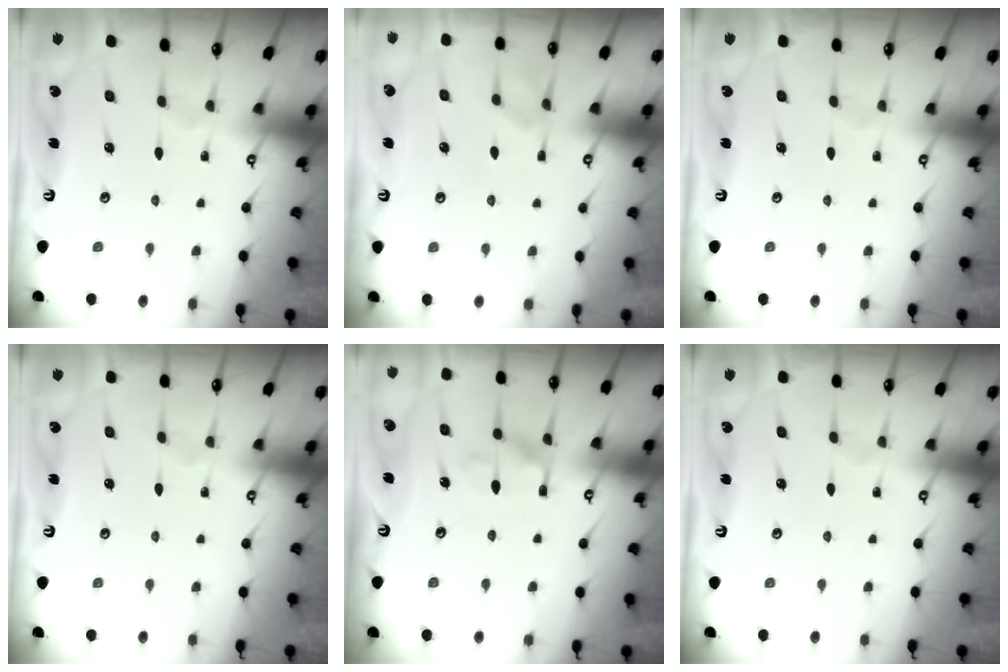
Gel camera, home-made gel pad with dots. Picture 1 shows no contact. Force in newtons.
{"total": 1.2, "press": 0.6, "slide": 1.1}
{"total": 0.0}
{"total": 0.0}
{"total": 8.5, "press": 8.4, "slide": 0.9}
{"total": 0.0}